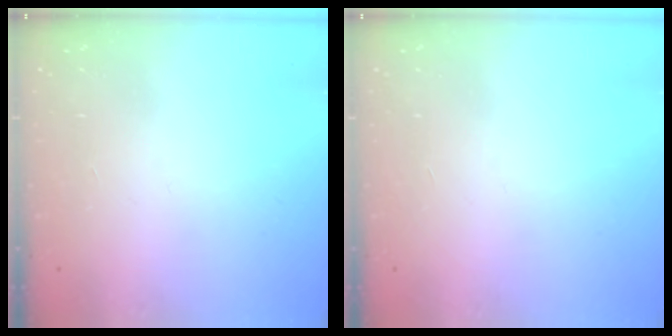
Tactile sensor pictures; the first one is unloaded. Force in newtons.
{"total": 0.0}